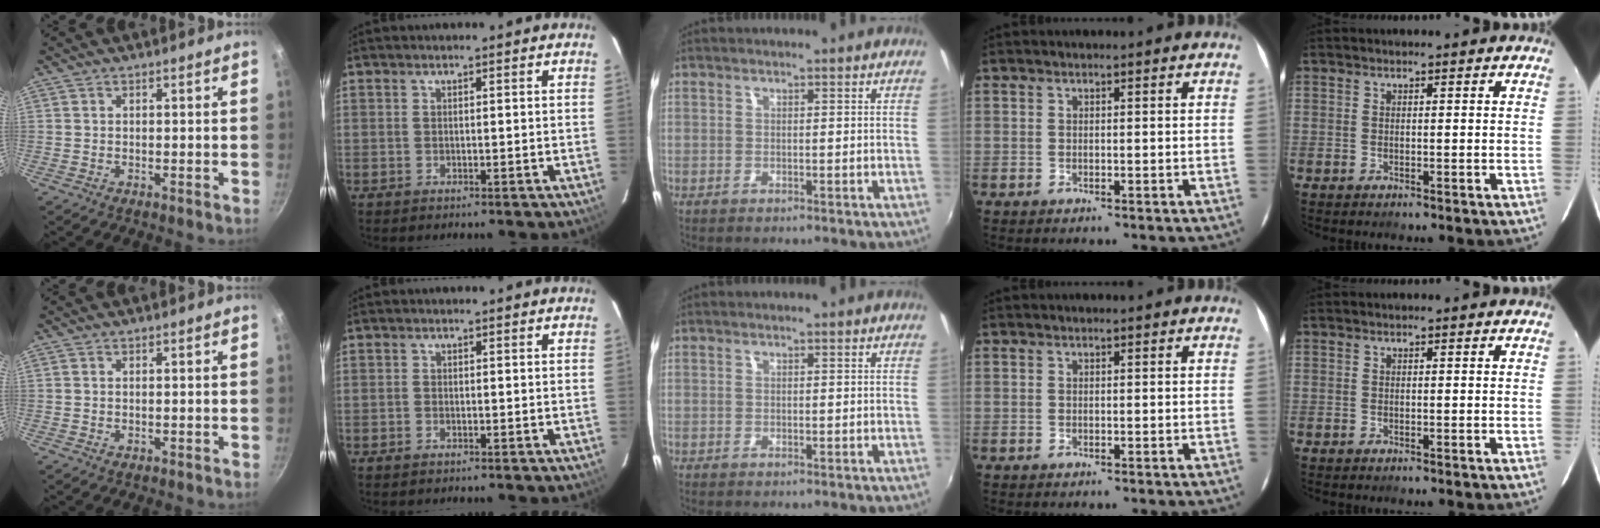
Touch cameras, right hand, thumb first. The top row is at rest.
{"thumb": {"total": 0.5, "force": [0.0, 0.3, 0.4], "torque": [-0.007, 0.000, 0.000]}, "index": {"total": 0.6, "force": [-0.5, 0.3, 0.2], "torque": [-0.006, -0.001, -0.011]}}